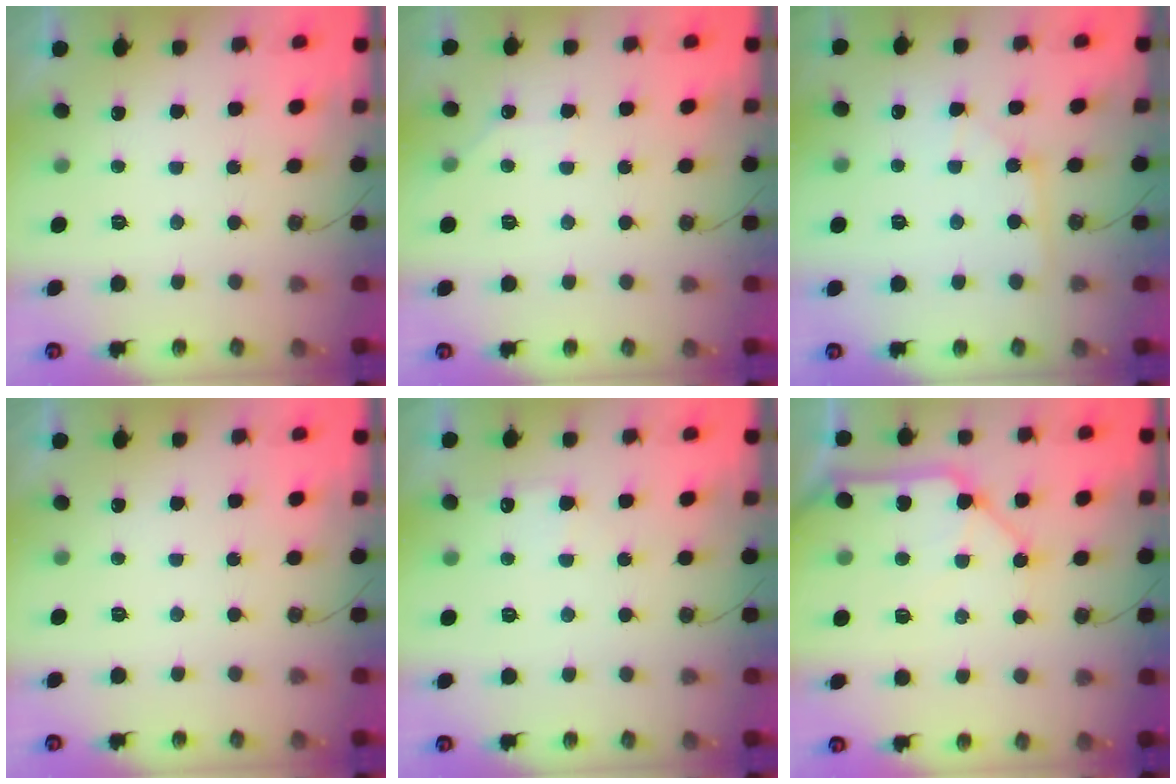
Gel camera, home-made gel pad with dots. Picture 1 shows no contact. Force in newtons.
{"total": 4.1, "press": 4.1, "slide": 0.5}
{"total": 2.7, "press": 2.7, "slide": 0.4}
{"total": 0.0}
{"total": 5.0, "press": 5.0, "slide": 0.6}
{"total": 14.9, "press": 14.8, "slide": 1.9}